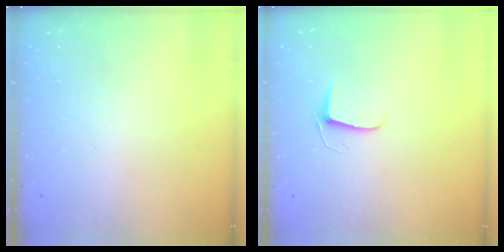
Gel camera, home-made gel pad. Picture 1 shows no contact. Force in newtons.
{"total": 5.5, "press": 5.5, "slide": 0.5}